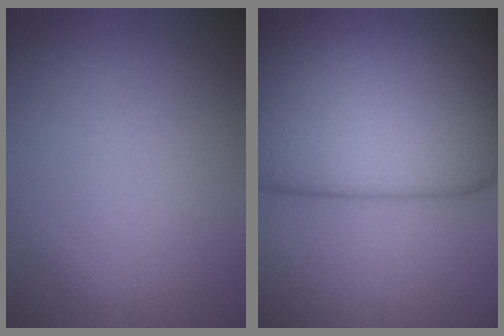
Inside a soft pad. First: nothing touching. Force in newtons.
{"total": 17.0, "press": 17.0, "slide": 0.5}